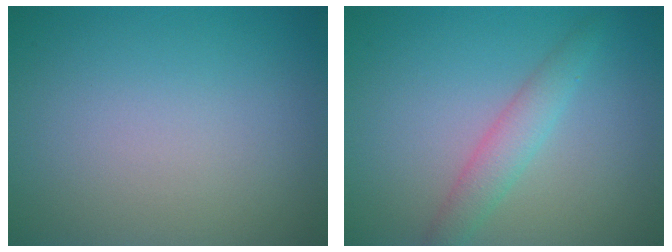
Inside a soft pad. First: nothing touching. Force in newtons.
{"total": 2.9, "press": 2.9, "slide": 0.1}